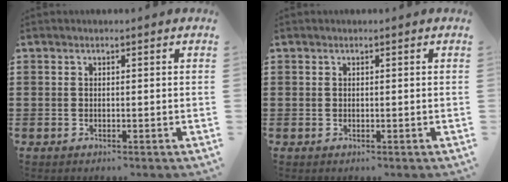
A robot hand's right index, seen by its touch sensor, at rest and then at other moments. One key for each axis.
{"total": 0.0}